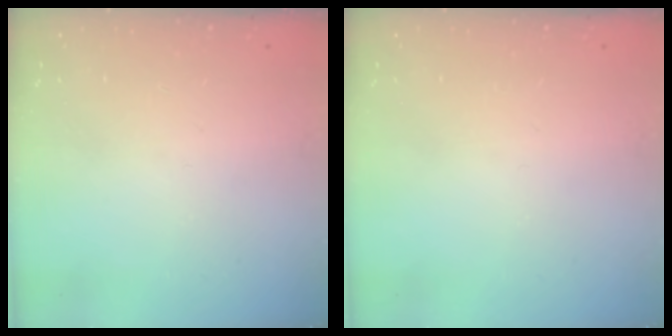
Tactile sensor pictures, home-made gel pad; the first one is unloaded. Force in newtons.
{"total": 0.0}